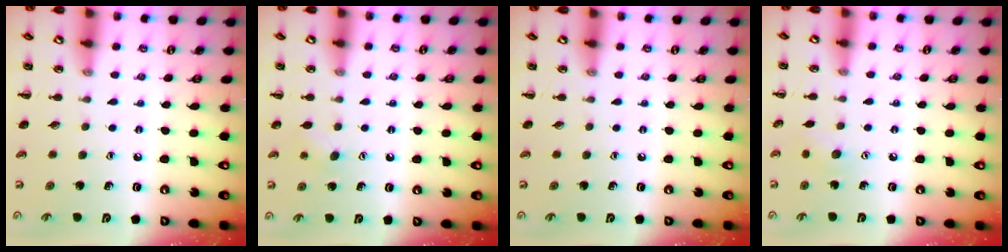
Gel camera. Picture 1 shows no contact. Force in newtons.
{"total": 4.6, "press": 4.5, "slide": 1.2}
{"total": 0.0}
{"total": 4.4, "press": 4.3, "slide": 1.1}